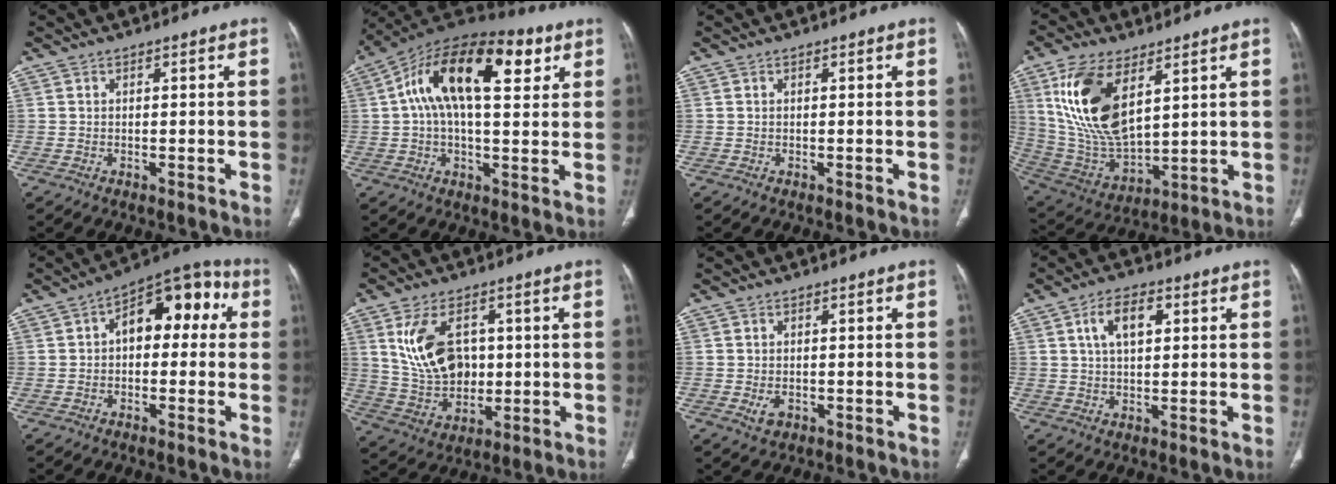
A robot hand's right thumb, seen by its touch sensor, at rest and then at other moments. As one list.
[{"total": 21.6, "force": [6.8, 10.2, 17.7], "torque": [-0.288, 0.030, 0.102]}, {"total": 0.0}, {"total": 18.4, "force": [7.3, 9.0, 14.3], "torque": [-0.271, -0.028, 0.154]}, {"total": 12.7, "force": [1.9, 7.5, 10.1], "torque": [-0.096, 0.045, 0.016]}, {"total": 13.5, "force": [3.0, 9.1, 9.5], "torque": [-0.153, -0.007, 0.069]}, {"total": 2.5, "force": [-0.7, 1.8, 1.6], "torque": [-0.023, 0.001, -0.005]}, {"total": 7.2, "force": [2.4, 3.9, 5.6], "torque": [-0.095, 0.004, 0.041]}]